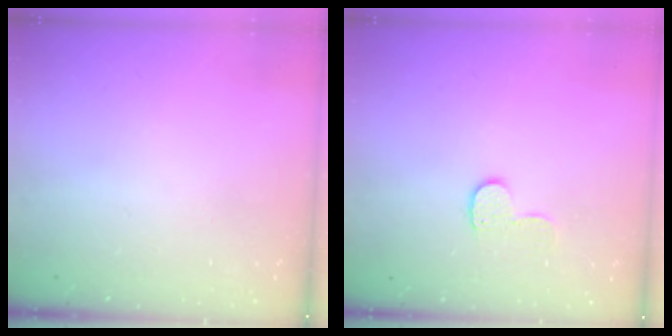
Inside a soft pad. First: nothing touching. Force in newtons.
{"total": 6.5, "press": 6.4, "slide": 0.4}